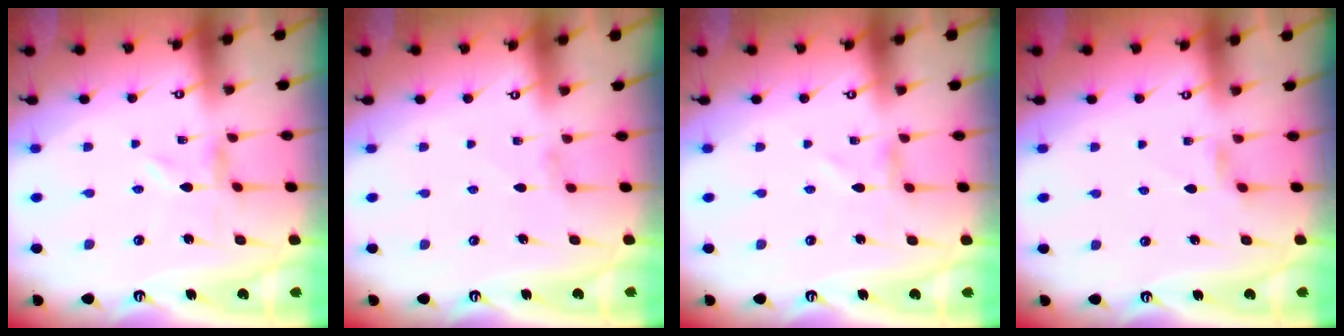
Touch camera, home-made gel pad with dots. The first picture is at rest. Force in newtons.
{"total": 0.7, "press": 0.6, "slide": 0.3}
{"total": 0.7, "press": 0.7, "slide": 0.1}
{"total": 2.9, "press": 2.8, "slide": 0.5}